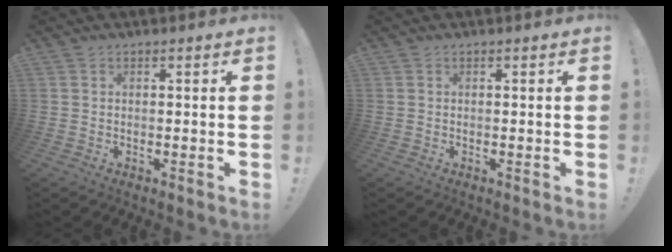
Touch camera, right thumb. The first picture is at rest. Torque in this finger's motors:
{"motor_torque": [0.00, 0.00, -0.04, 0.04, 0.01]}